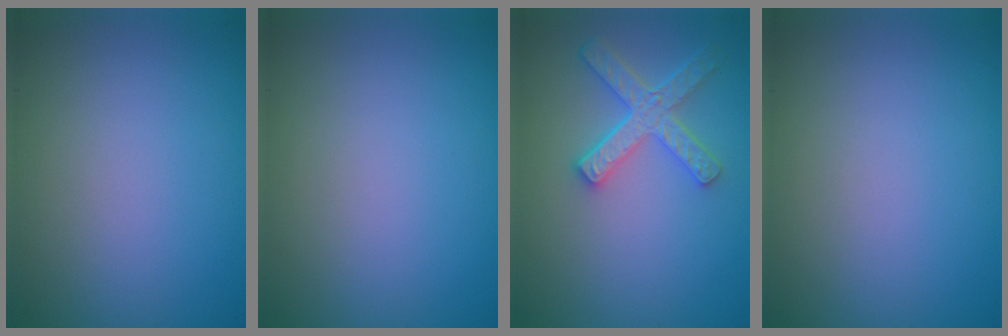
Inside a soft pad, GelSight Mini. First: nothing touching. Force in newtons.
{"total": 0.0}
{"total": 4.5, "press": 3.8, "slide": 2.5}
{"total": 0.0}